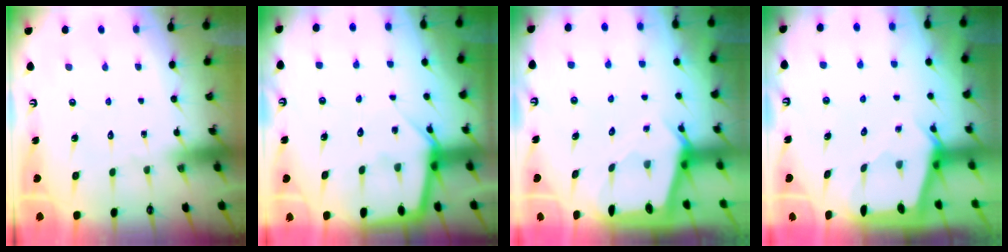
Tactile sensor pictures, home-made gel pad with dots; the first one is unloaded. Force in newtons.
{"total": 5.8, "press": 5.8, "slide": 0.6}
{"total": 2.4, "press": 2.4, "slide": 0.2}
{"total": 2.3, "press": 2.3, "slide": 0.3}